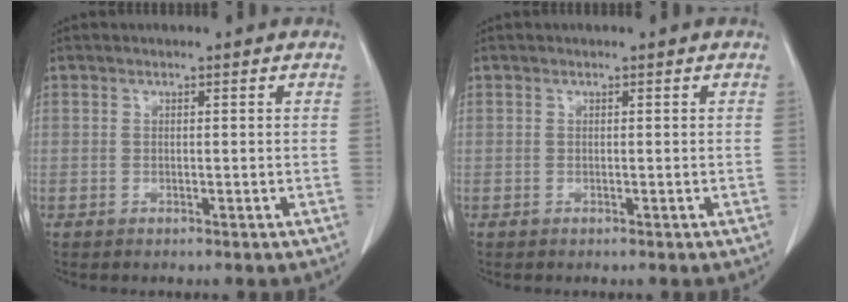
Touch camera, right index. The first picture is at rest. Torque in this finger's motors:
{"motor_torque": [0.00, 0.00, 0.01, 0.00]}